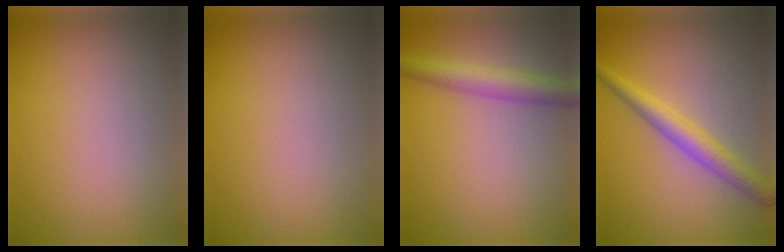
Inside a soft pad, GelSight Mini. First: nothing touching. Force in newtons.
{"total": 0.0}
{"total": 3.6, "press": 3.6, "slide": 0.1}
{"total": 3.3, "press": 3.3, "slide": 0.0}